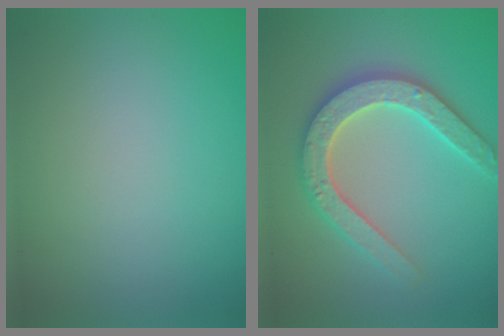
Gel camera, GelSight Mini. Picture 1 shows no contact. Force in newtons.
{"total": 5.3, "press": 5.2, "slide": 0.9}